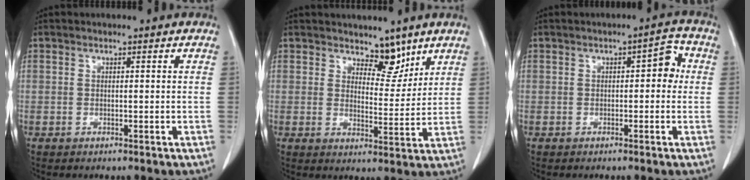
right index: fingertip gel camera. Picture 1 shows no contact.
{"total": 5.0, "force": [3.9, 2.3, 2.0], "torque": [-0.017, -0.009, 0.065]}
{"total": 3.8, "force": [0.2, 1.9, 3.3], "torque": [-0.035, 0.021, -0.001]}